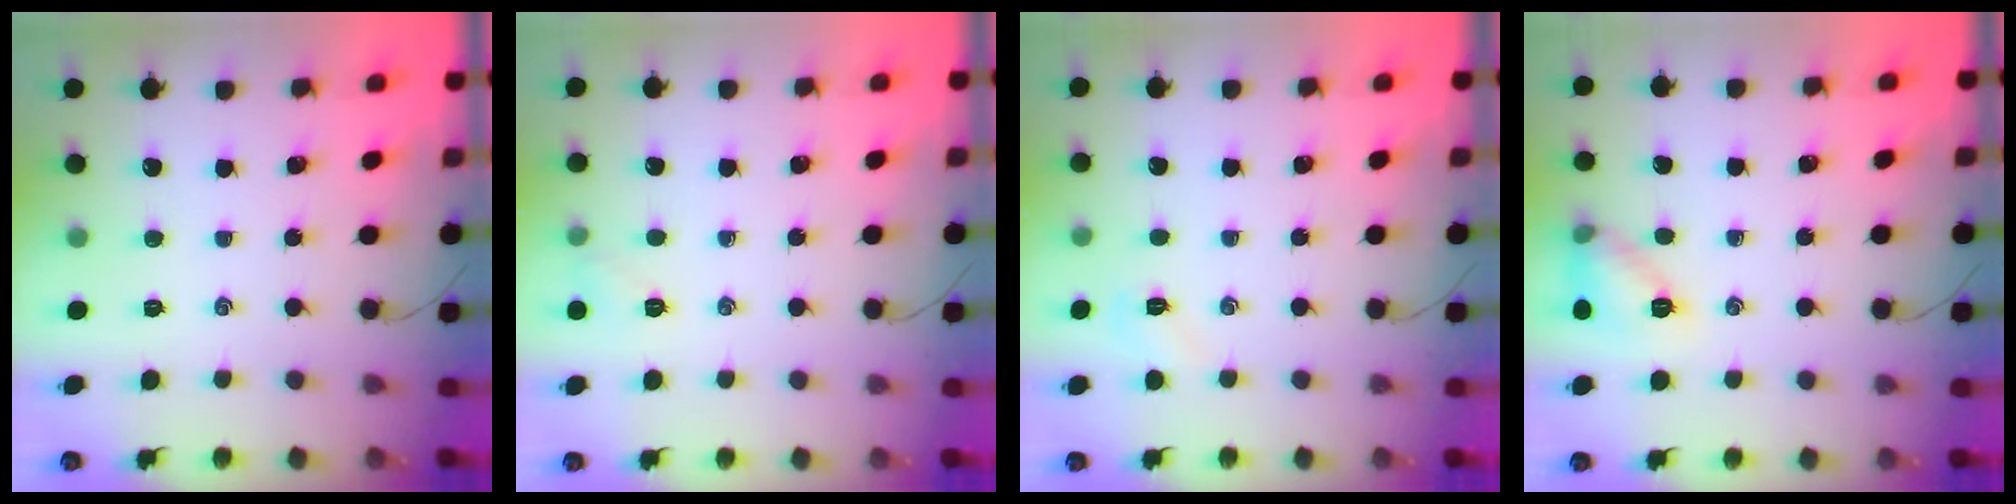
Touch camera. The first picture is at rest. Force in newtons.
{"total": 4.7, "press": 4.5, "slide": 1.1}
{"total": 3.7, "press": 3.7, "slide": 0.8}
{"total": 9.4, "press": 9.3, "slide": 0.9}